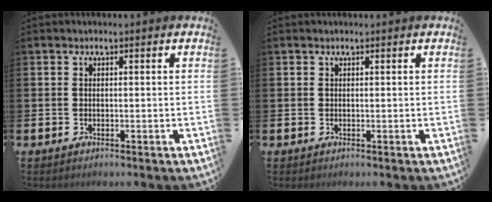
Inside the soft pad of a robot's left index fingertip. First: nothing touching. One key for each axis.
{"total": 0.0}